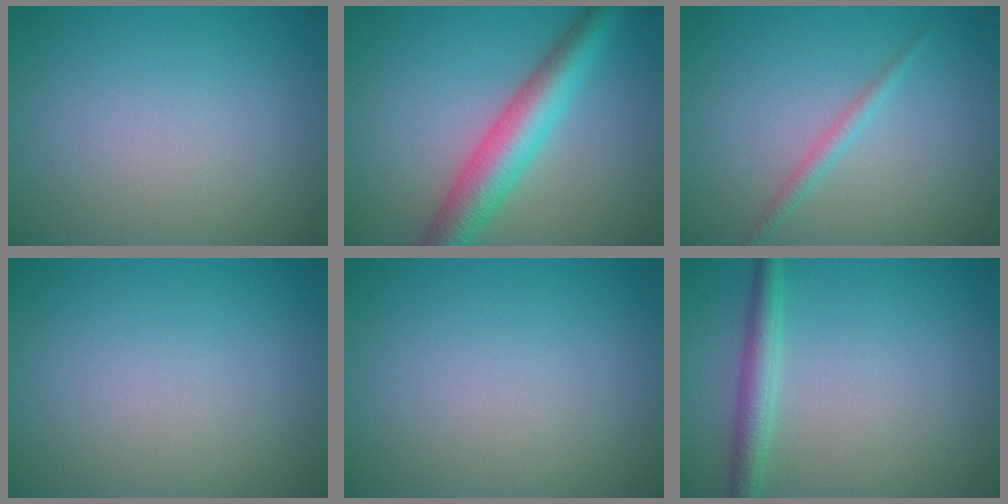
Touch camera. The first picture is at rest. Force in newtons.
{"total": 6.1, "press": 6.1, "slide": 0.1}
{"total": 1.4, "press": 1.4, "slide": 0.0}
{"total": 0.0}
{"total": 0.0}
{"total": 2.6, "press": 2.6, "slide": 0.1}